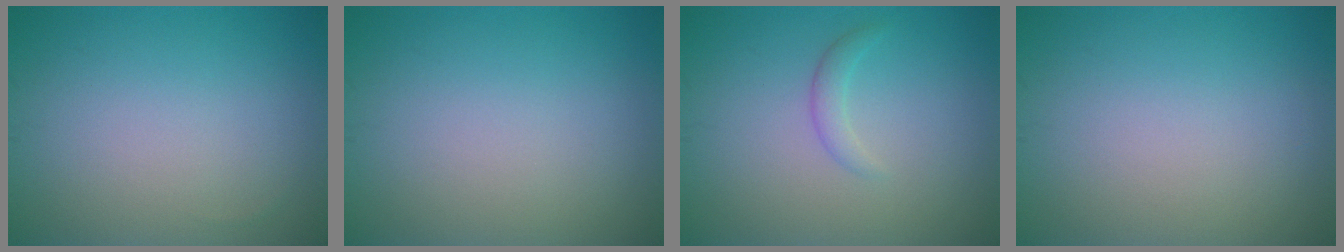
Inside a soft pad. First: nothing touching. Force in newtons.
{"total": 0.0}
{"total": 1.3, "press": 1.3, "slide": 0.0}
{"total": 0.0}